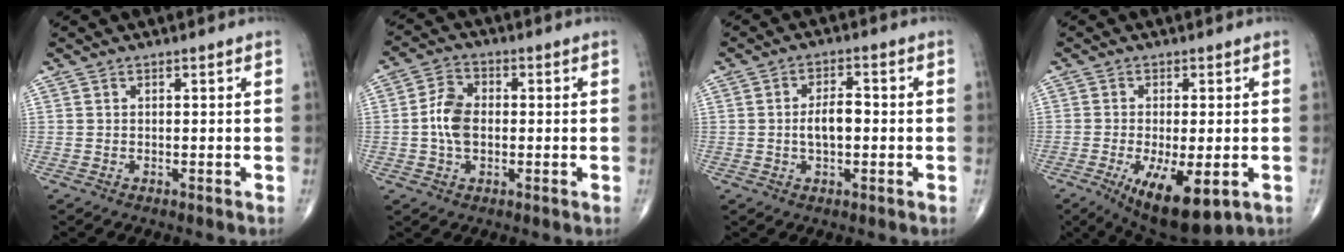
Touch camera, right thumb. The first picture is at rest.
{"total": 6.9, "force": [-0.4, 4.6, 5.1], "torque": [-0.093, 0.015, -0.015]}
{"total": 5.2, "force": [-0.5, 2.6, 4.5], "torque": [-0.076, 0.012, -0.011]}
{"total": 12.3, "force": [-4.6, 4.4, 10.5], "torque": [-0.167, -0.018, -0.061]}